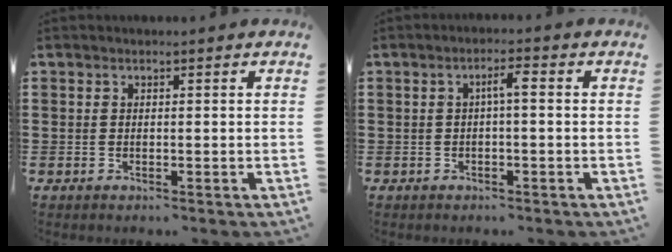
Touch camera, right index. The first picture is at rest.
{"total": 2.5, "force": [-0.1, 0.4, 2.4], "torque": [-0.048, 0.006, -0.004]}